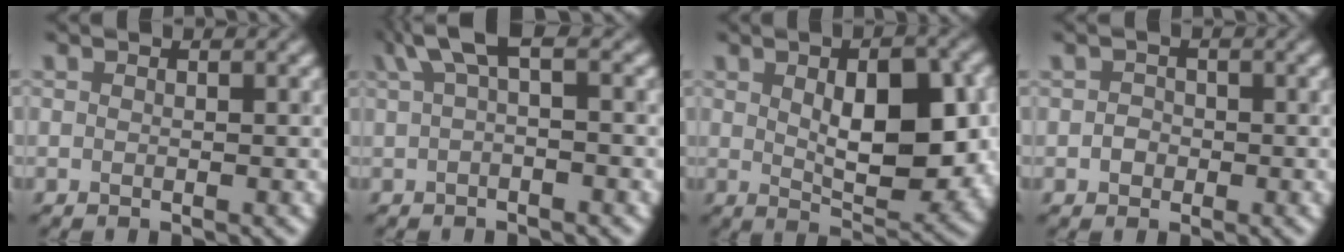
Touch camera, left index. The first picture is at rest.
{"total": 2.8, "force": [0.9, 0.6, 2.6], "torque": [-0.039, 0.012, 0.018]}
{"total": 8.4, "force": [0.6, 3.9, 7.4], "torque": [-0.108, 0.001, 0.021]}
{"total": 1.0, "force": [-0.3, 0.9, 0.3], "torque": [0.000, 0.006, -0.006]}